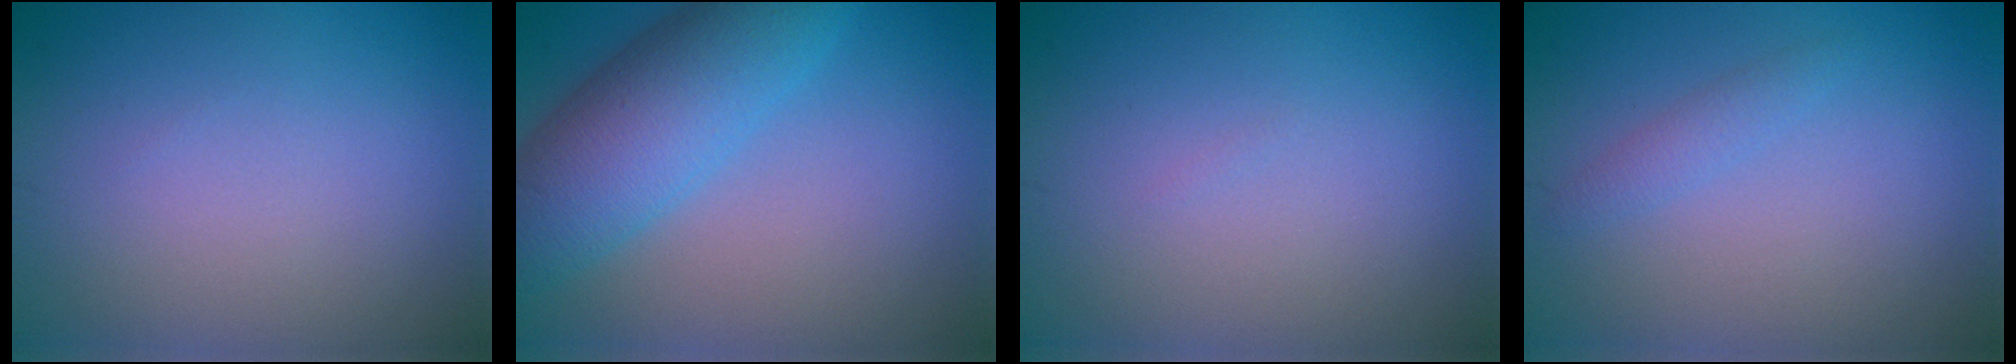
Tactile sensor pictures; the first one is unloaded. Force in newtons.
{"total": 7.6, "press": 7.6, "slide": 0.2}
{"total": 0.0}
{"total": 1.1, "press": 1.1, "slide": 0.1}